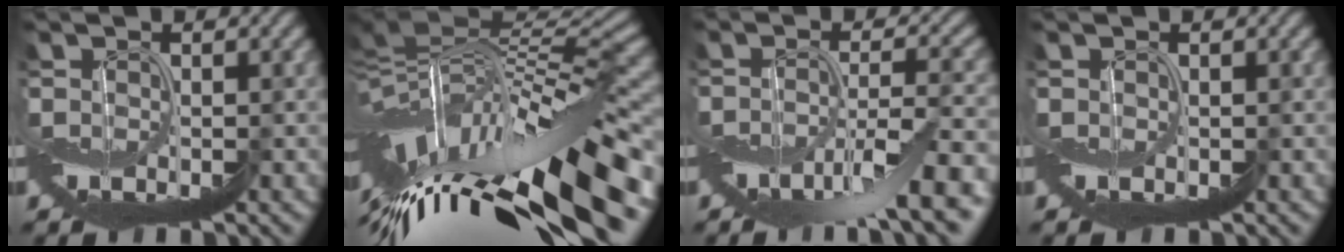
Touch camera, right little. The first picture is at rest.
{"total": 14.9, "force": [-4.3, 6.4, 12.8], "torque": [-0.229, -0.001, -0.062]}
{"total": 8.5, "force": [-3.9, 2.7, 7.0], "torque": [-0.119, -0.010, -0.064]}
{"total": 0.0}